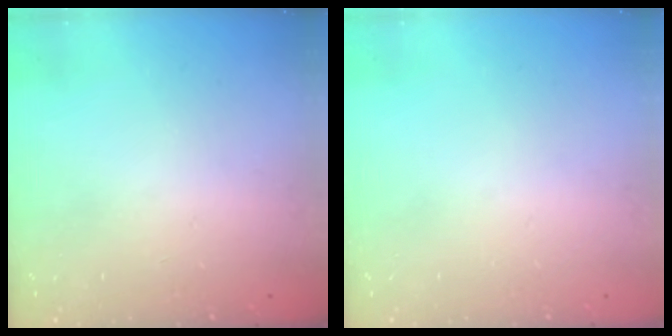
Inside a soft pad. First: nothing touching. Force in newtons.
{"total": 16.0, "press": 1.9, "slide": 15.9}